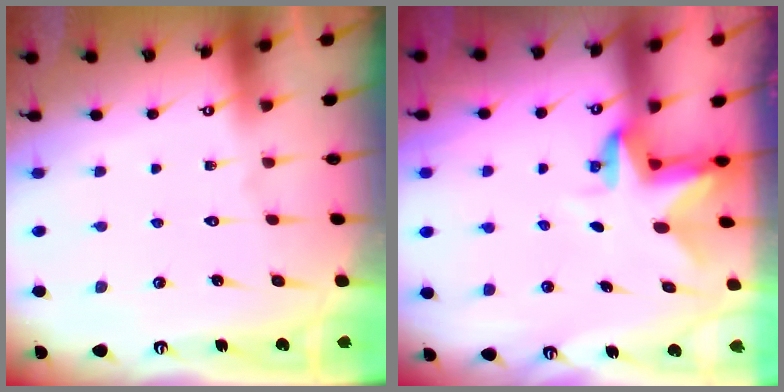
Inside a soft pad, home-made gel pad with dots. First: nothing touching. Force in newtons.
{"total": 3.0, "press": 2.9, "slide": 0.5}